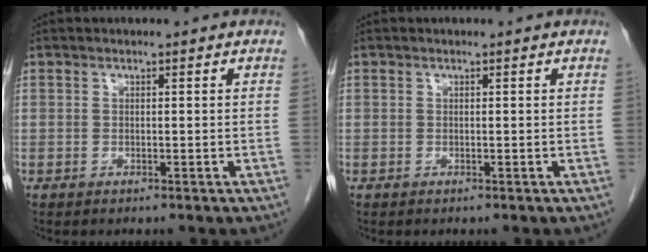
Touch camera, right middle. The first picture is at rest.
{"total": 0.0}